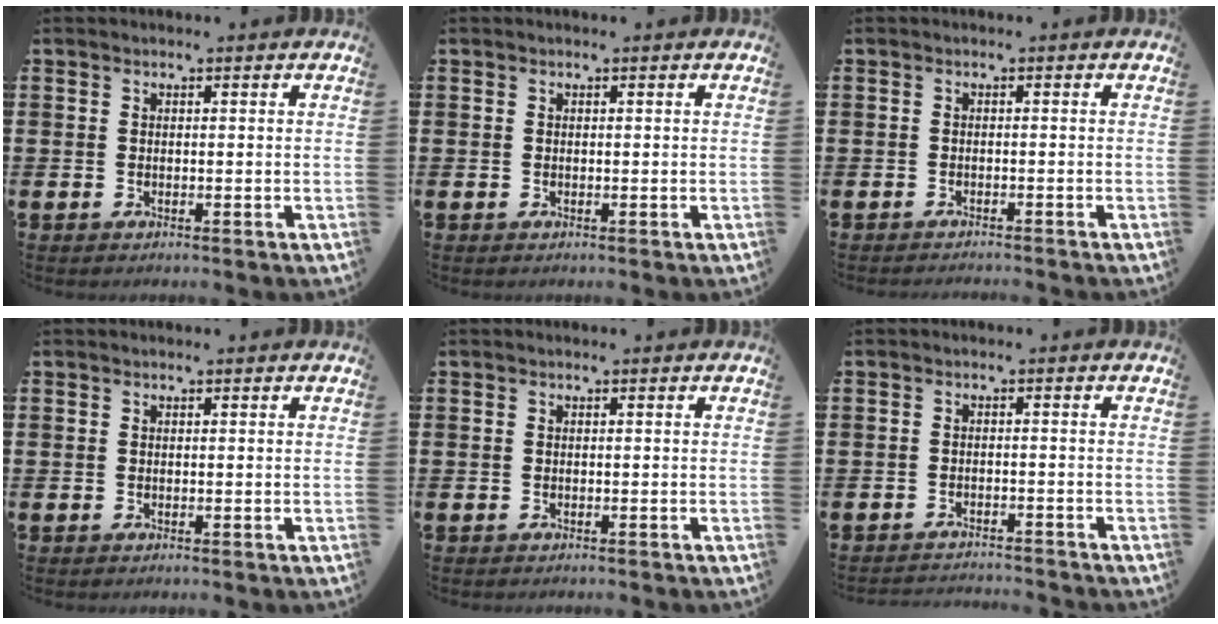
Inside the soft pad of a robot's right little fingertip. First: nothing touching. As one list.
[{"total": 0.0}, {"total": 0.8, "force": [-0.8, -0.2, 0.0], "torque": [0.000, -0.001, -0.016]}, {"total": 0.0}, {"total": 0.0}, {"total": 1.7, "force": [-1.7, -0.1, -0.1], "torque": [-0.003, 0.004, -0.036]}]